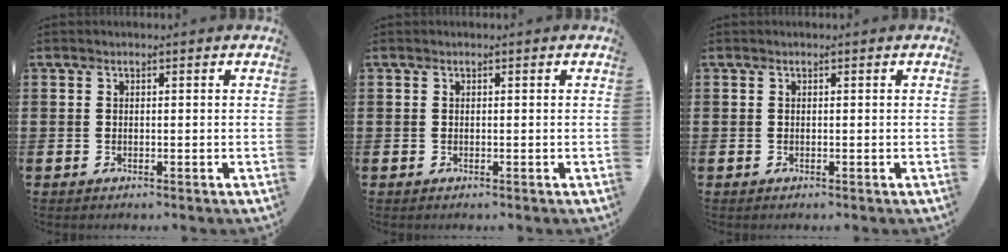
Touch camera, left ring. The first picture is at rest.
{"total": 0.0}
{"total": 0.0}